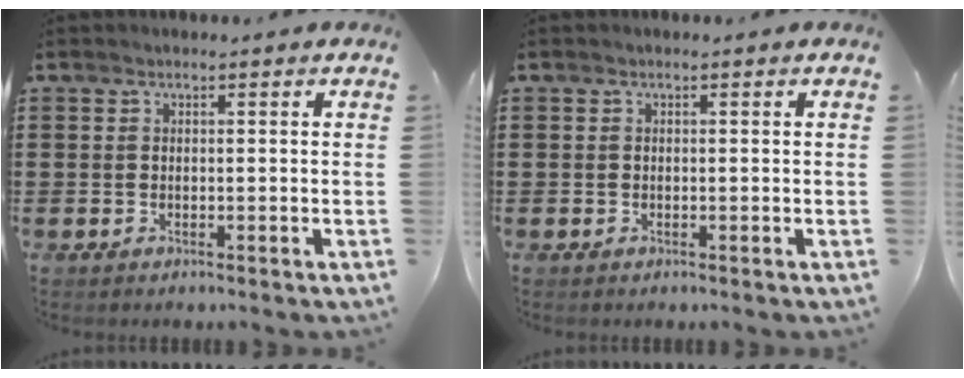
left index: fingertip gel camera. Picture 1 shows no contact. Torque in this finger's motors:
{"motor_torque": [-0.05, -0.05, 0.01, 0.00]}